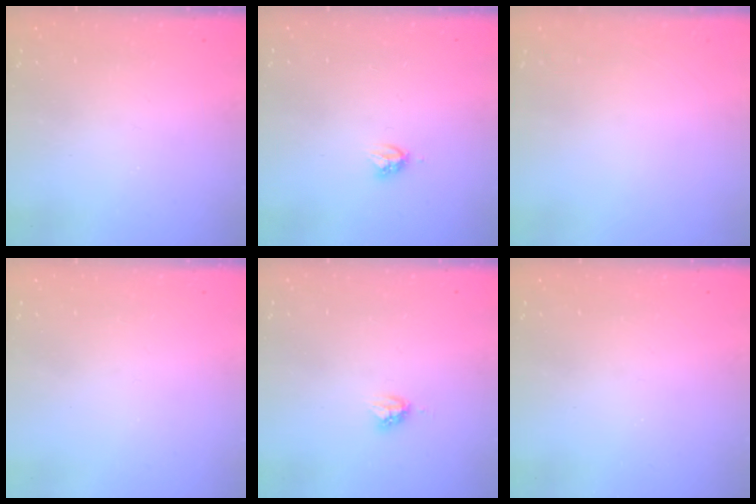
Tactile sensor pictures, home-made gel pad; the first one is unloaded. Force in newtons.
{"total": 3.9, "press": 3.9, "slide": 0.4}
{"total": 0.0}
{"total": 0.0}
{"total": 3.4, "press": 3.4, "slide": 0.4}
{"total": 0.0}